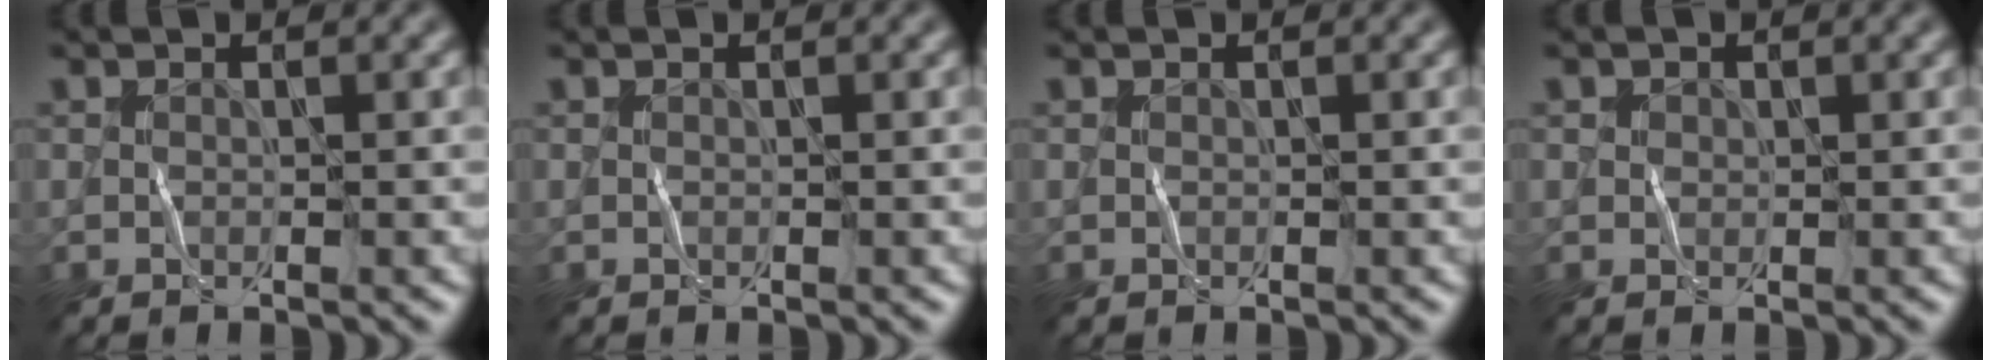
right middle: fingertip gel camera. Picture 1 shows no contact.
{"total": 0.0}
{"total": 0.0}
{"total": 0.7, "force": [0.3, 0.6, 0.1], "torque": [0.001, -0.002, 0.004]}